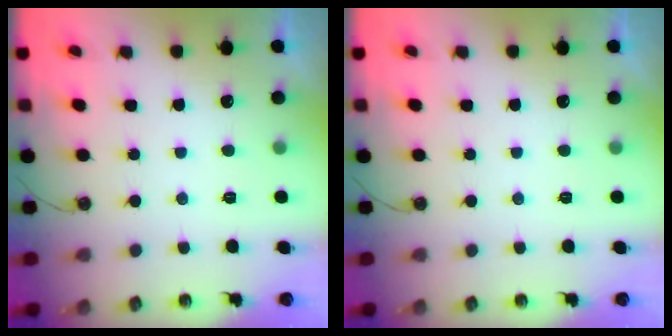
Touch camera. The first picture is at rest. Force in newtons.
{"total": 0.0}